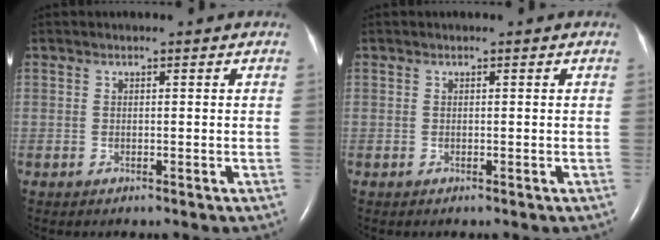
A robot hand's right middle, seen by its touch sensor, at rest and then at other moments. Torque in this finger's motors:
{"motor_torque": [0.00, 0.00, -0.02, -0.02]}